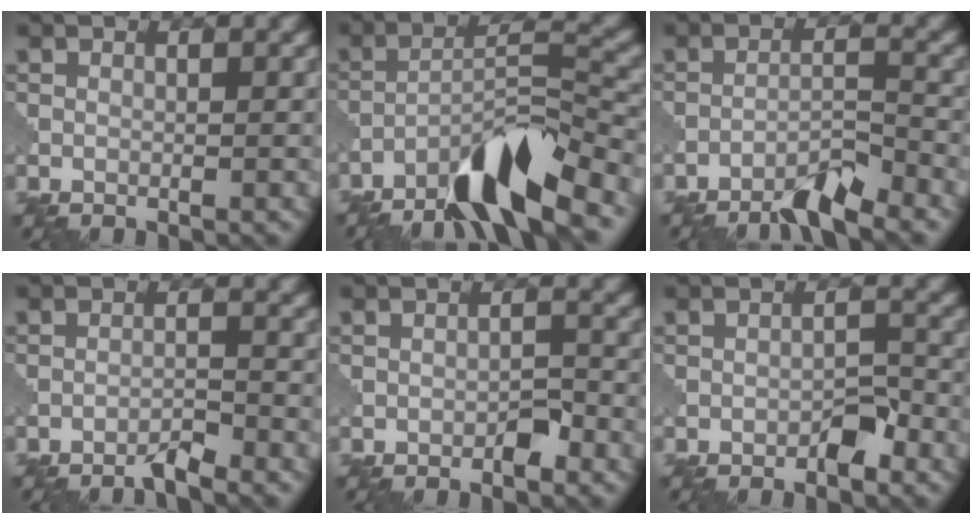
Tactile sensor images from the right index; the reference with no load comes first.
{"total": 8.4, "force": [-6.2, 1.3, 5.5], "torque": [-0.095, 0.007, -0.114]}
{"total": 4.0, "force": [-3.3, 0.3, 2.2], "torque": [-0.038, 0.007, -0.066]}
{"total": 1.7, "force": [-1.5, 0.0, 0.9], "torque": [-0.011, 0.005, -0.033]}
{"total": 1.6, "force": [-1.0, 0.6, 1.1], "torque": [-0.016, 0.003, -0.018]}
{"total": 2.2, "force": [-1.3, 0.8, 1.5], "torque": [-0.018, 0.007, -0.023]}